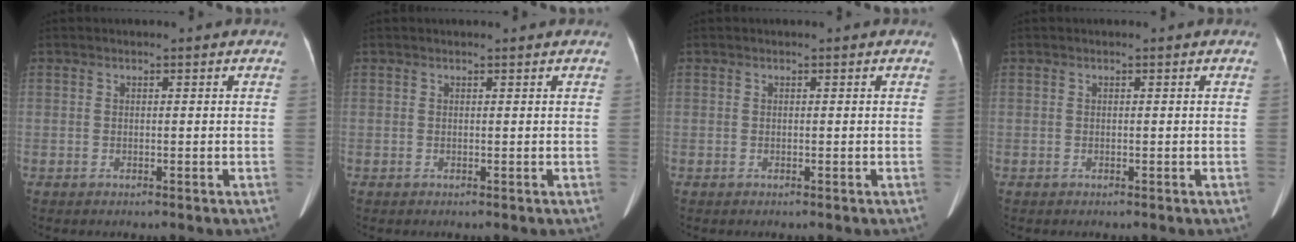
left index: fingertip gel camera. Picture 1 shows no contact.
{"total": 2.0, "force": [1.9, 0.0, 0.6], "torque": [-0.004, 0.002, 0.020]}
{"total": 0.0}
{"total": 0.0}